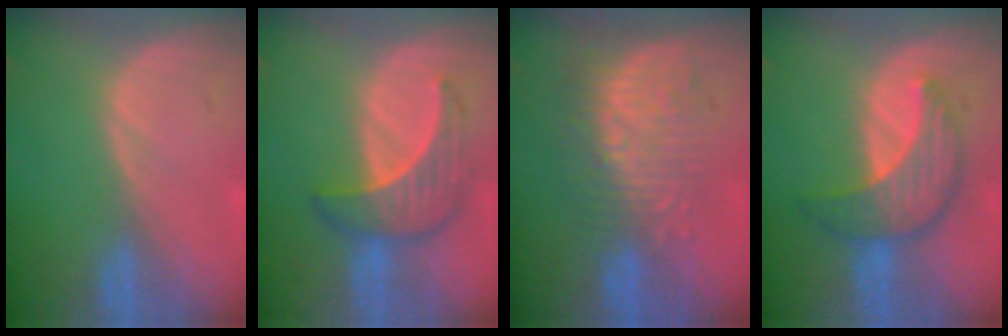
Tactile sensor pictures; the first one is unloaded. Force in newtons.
{"total": 6.5, "press": 6.4, "slide": 1.5}
{"total": 9.9, "press": 8.7, "slide": 4.8}
{"total": 7.3, "press": 7.2, "slide": 0.8}